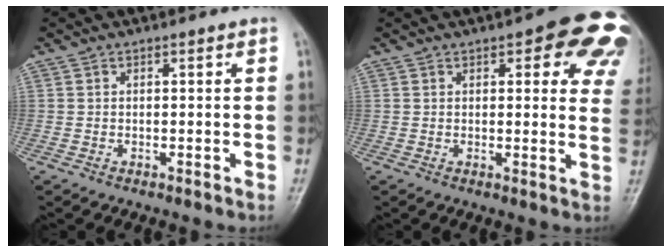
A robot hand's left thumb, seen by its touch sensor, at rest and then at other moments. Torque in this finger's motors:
{"motor_torque": [0.49, 0.48, 0.55, -0.09, 0.05]}